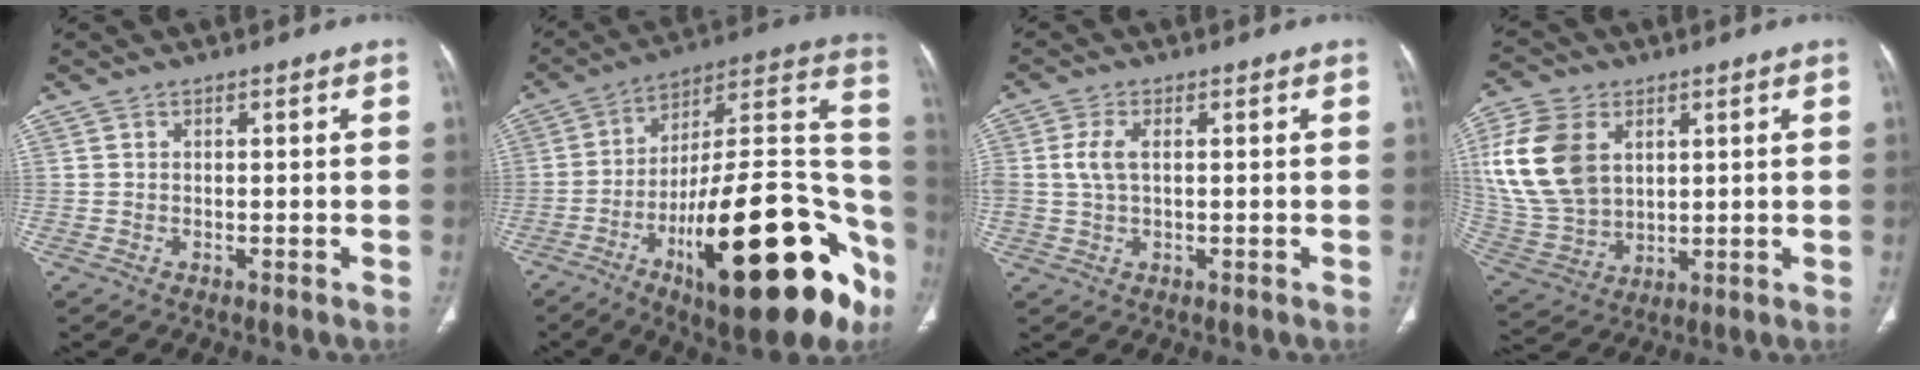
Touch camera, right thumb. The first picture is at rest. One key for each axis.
{"total": 33.1, "fx": -14.0, "fy": 11.7, "fz": 27.6, "tx": -0.337, "ty": 0.073, "tz": -0.208}
{"total": 4.3, "fx": 0.6, "fy": 2.3, "fz": 3.6, "tx": -0.092, "ty": 0.006, "tz": 0.012}
{"total": 18.0, "fx": 5.0, "fy": 12.5, "fz": 11.9, "tx": -0.250, "ty": -0.012, "tz": 0.110}